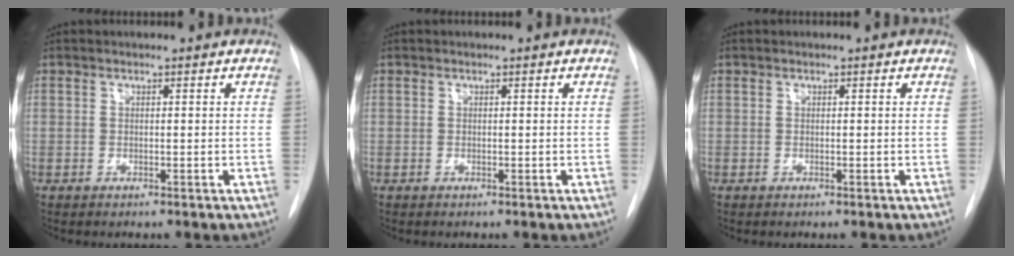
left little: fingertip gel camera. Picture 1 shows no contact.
{"total": 0.0}
{"total": 0.0}